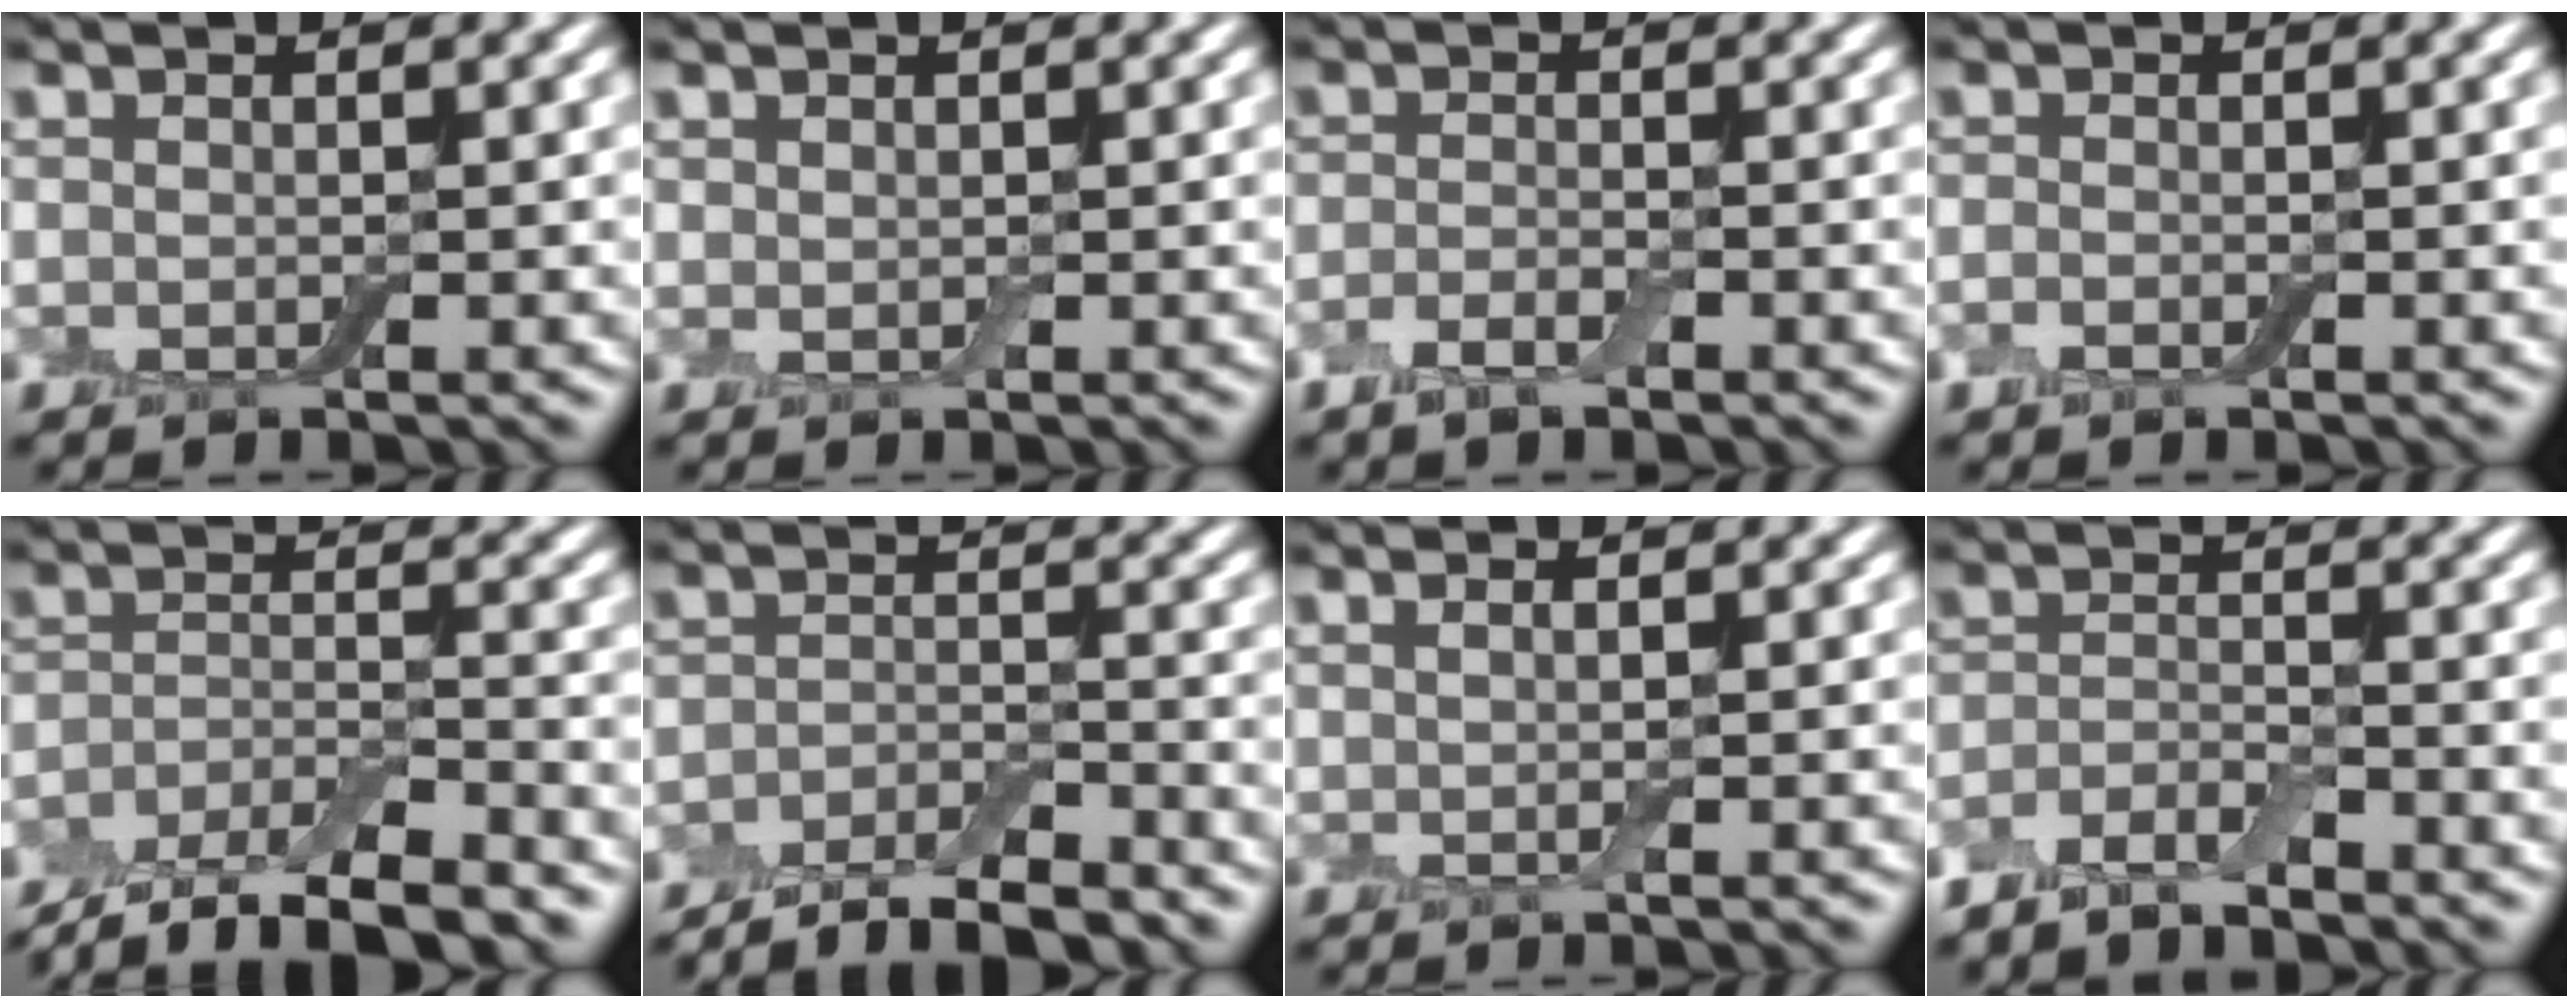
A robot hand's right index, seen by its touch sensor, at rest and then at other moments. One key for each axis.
{"total": 0.7, "fx": 0.3, "fy": 0.5, "fz": 0.3, "tx": -0.002, "ty": 0.004, "tz": 0.004}
{"total": 1.5, "fx": -0.9, "fy": 0.5, "fz": 1.1, "tx": -0.027, "ty": 0.003, "tz": -0.023}
{"total": 0.7, "fx": -0.4, "fy": 0.3, "fz": 0.5, "tx": -0.013, "ty": 0.002, "tz": -0.011}
{"total": 8.2, "fx": -6.7, "fy": 2.7, "fz": 3.8, "tx": -0.072, "ty": -0.007, "tz": -0.115}
{"total": 6.3, "fx": -5.4, "fy": 1.8, "fz": 2.7, "tx": -0.039, "ty": -0.001, "tz": -0.095}
{"total": 0.8, "fx": 0.4, "fy": 0.1, "fz": 0.7, "tx": -0.014, "ty": 0.003, "tz": 0.004}
{"total": 2.9, "fx": -2.6, "fy": 0.7, "fz": 1.2, "tx": -0.031, "ty": 0.001, "tz": -0.058}